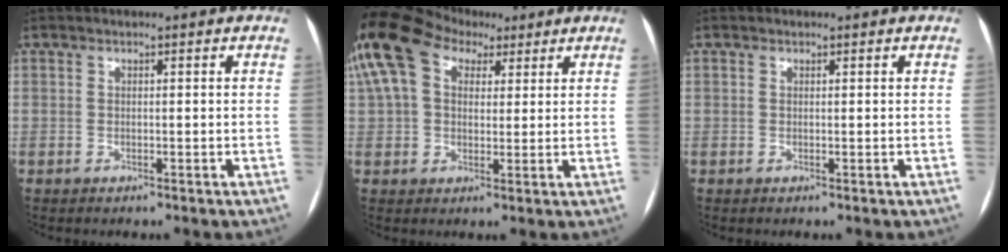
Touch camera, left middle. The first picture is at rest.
{"total": 13.0, "force": [6.3, 7.9, 8.2], "torque": [-0.198, 0.066, 0.117]}
{"total": 1.0, "force": [-0.3, -0.5, -0.8], "torque": [0.012, -0.007, -0.005]}